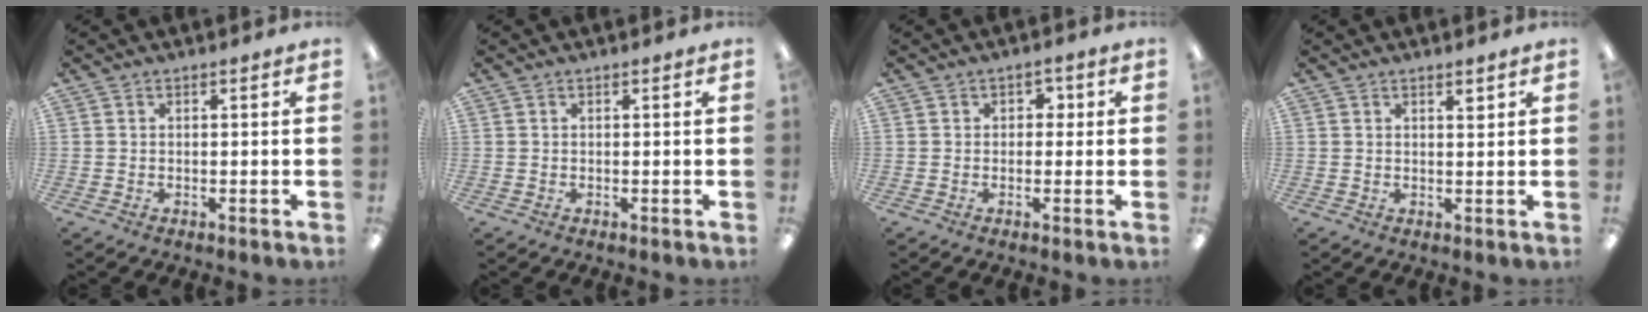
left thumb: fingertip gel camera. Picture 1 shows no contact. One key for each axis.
{"total": 0.0}
{"total": 2.1, "fx": 0.2, "fy": 1.7, "fz": 1.1, "tx": -0.015, "ty": 0.007, "tz": -0.002}
{"total": 1.8, "fx": 1.5, "fy": 0.3, "fz": 0.9, "tx": -0.013, "ty": -0.005, "tz": 0.024}